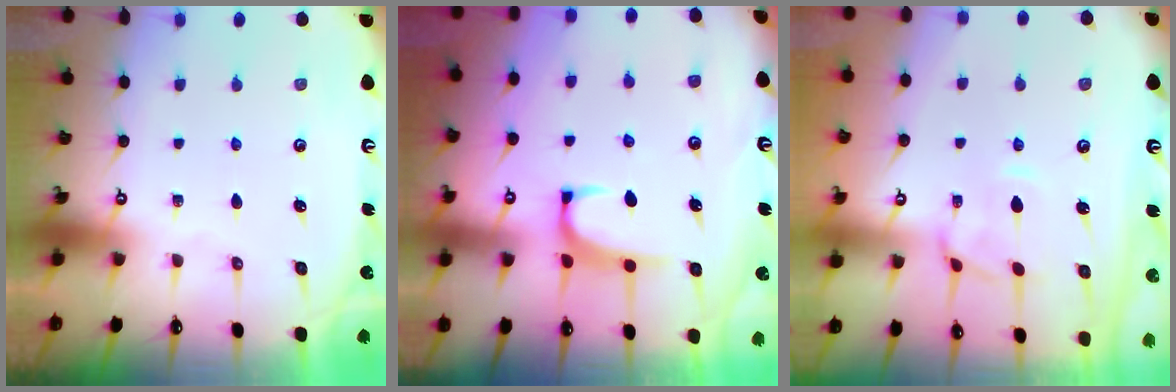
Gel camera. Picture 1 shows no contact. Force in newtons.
{"total": 1.3, "press": 1.1, "slide": 0.8}
{"total": 1.7, "press": 1.4, "slide": 0.9}